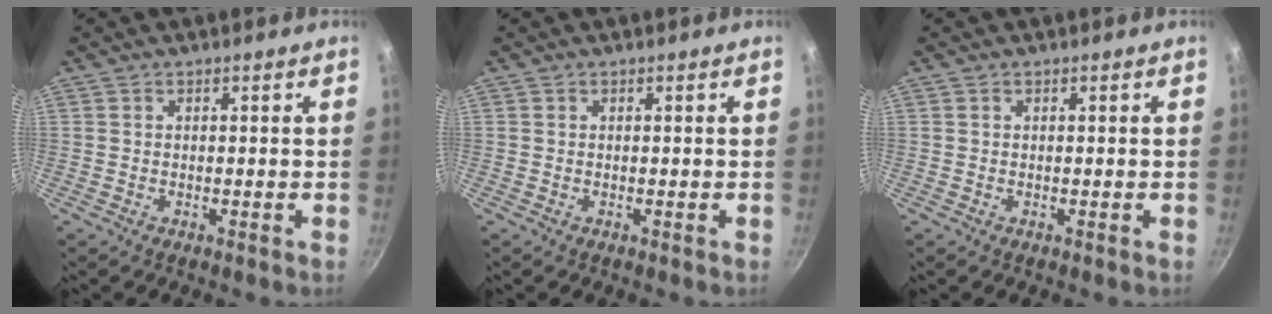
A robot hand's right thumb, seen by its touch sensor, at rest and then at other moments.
{"total": 0.0}
{"total": 0.0}